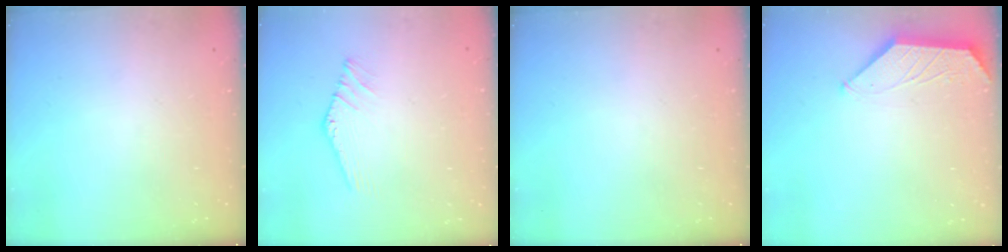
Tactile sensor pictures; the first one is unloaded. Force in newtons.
{"total": 0.5, "press": 0.4, "slide": 0.3}
{"total": 0.0}
{"total": 0.7, "press": 0.7, "slide": 0.1}